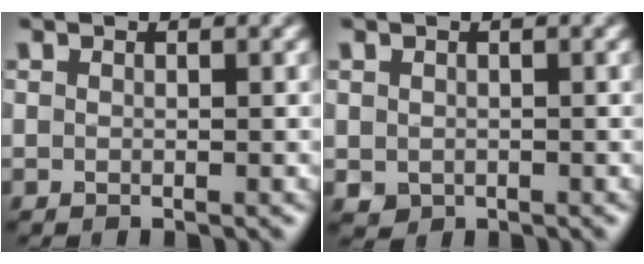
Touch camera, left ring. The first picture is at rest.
{"total": 0.9, "force": [-0.1, 0.9, 0.3], "torque": [-0.004, -0.006, 0.000]}